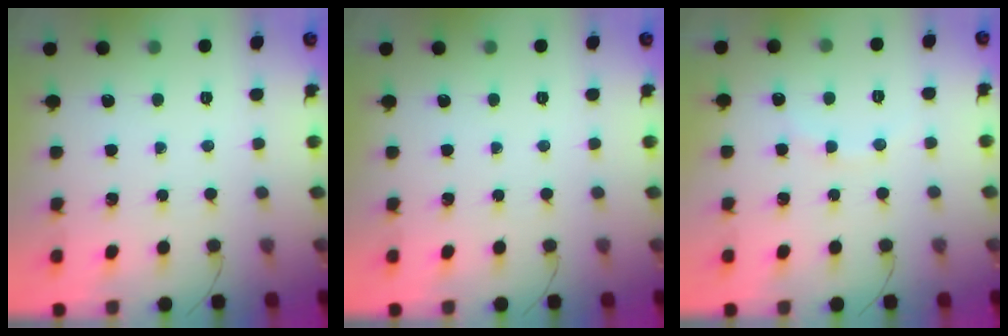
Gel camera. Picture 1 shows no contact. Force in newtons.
{"total": 0.0}
{"total": 4.7, "press": 4.4, "slide": 1.6}